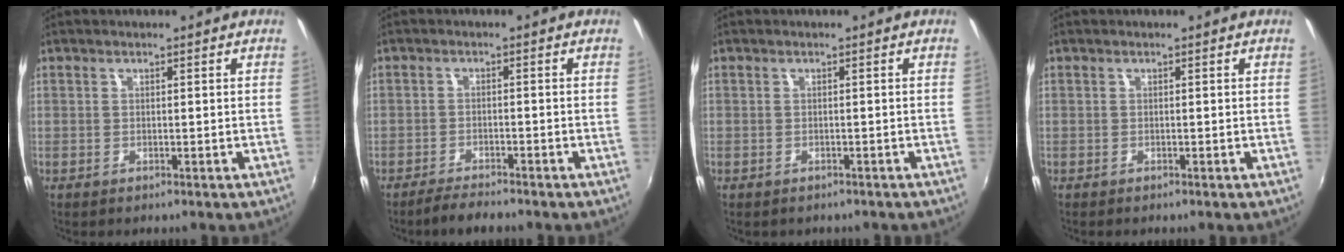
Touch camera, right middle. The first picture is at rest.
{"total": 3.2, "force": [-3.0, 0.3, 1.1], "torque": [-0.040, -0.007, -0.057]}
{"total": 1.3, "force": [-1.1, 0.6, 0.4], "torque": [-0.011, -0.007, -0.013]}
{"total": 0.0}